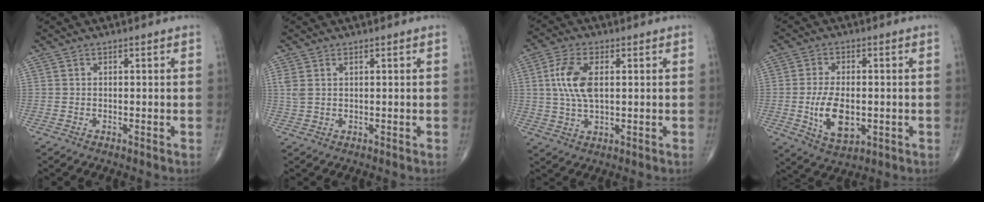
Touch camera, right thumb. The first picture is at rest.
{"total": 2.3, "force": [1.0, 1.0, 1.8], "torque": [-0.055, 0.011, 0.029]}
{"total": 8.5, "force": [1.5, 4.2, 7.3], "torque": [-0.161, 0.002, 0.030]}
{"total": 9.5, "force": [-1.5, 5.2, 7.9], "torque": [-0.134, -0.007, -0.018]}